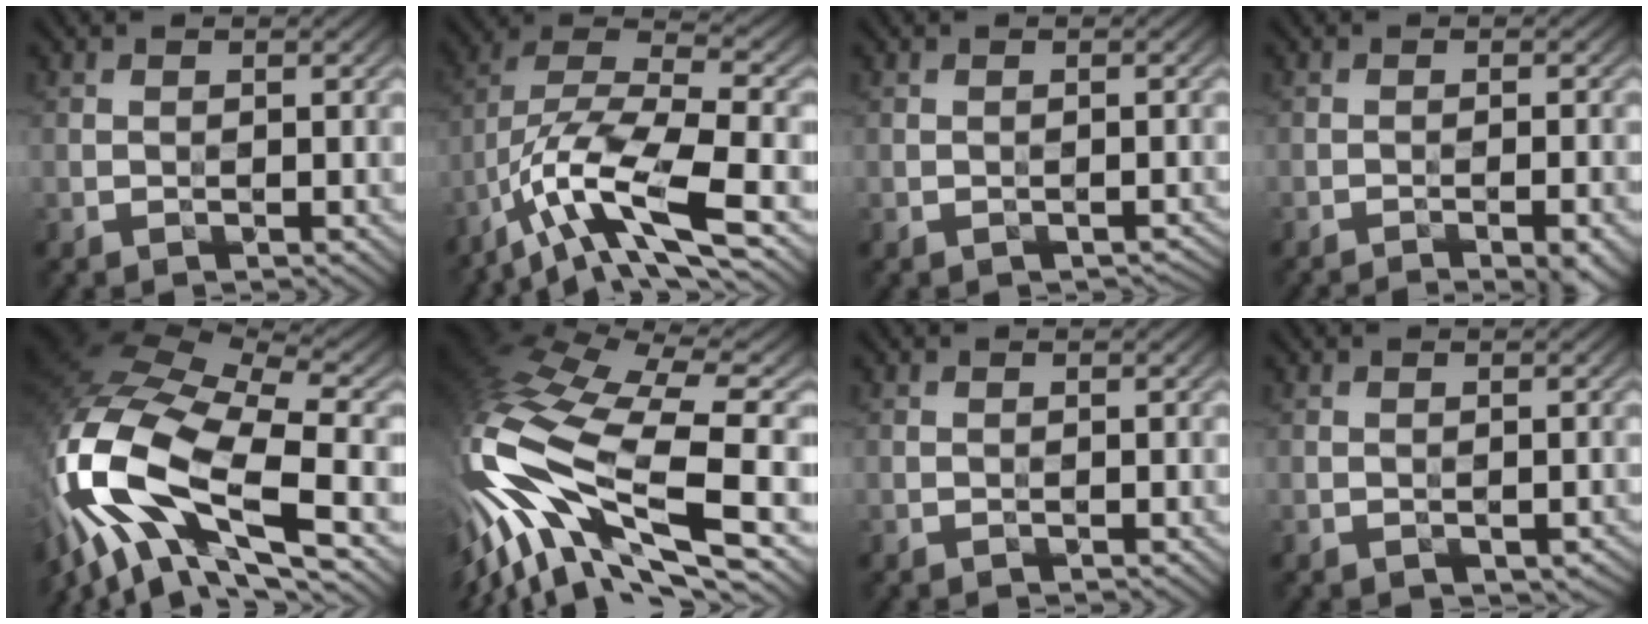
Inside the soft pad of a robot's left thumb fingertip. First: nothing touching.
{"total": 14.3, "force": [-7.6, 4.5, 11.3], "torque": [-0.235, -0.011, -0.144]}
{"total": 0.7, "force": [-0.5, 0.3, 0.4], "torque": [-0.005, -0.002, -0.006]}
{"total": 4.6, "force": [-3.2, 0.6, 3.2], "torque": [-0.049, 0.012, -0.052]}
{"total": 18.6, "force": [-5.7, 9.1, 15.2], "torque": [-0.367, -0.014, -0.108]}
{"total": 18.3, "force": [-4.2, 7.7, 16.1], "torque": [-0.376, -0.020, -0.076]}
{"total": 0.0}
{"total": 1.1, "force": [-0.4, 0.7, 0.7], "torque": [-0.013, -0.008, -0.004]}